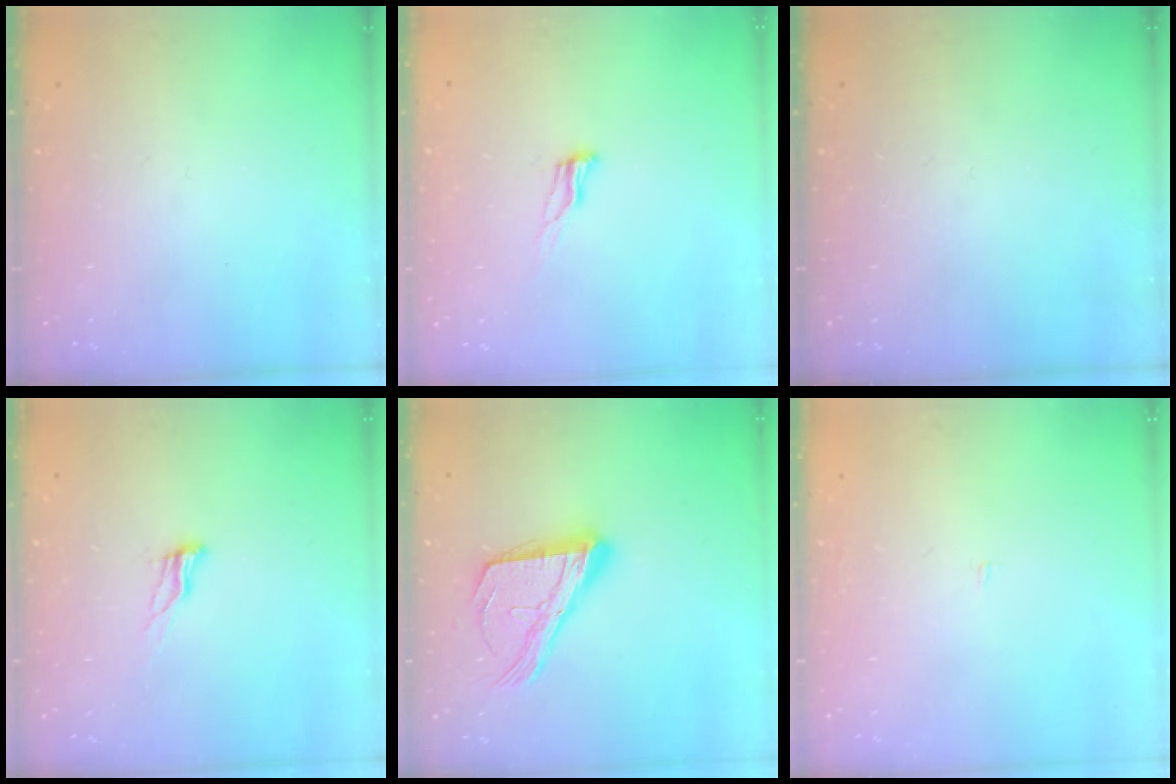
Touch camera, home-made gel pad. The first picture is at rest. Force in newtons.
{"total": 8.0, "press": 7.7, "slide": 2.0}
{"total": 0.0}
{"total": 7.9, "press": 7.6, "slide": 2.2}
{"total": 17.3, "press": 17.2, "slide": 1.0}
{"total": 1.2, "press": 1.2, "slide": 0.1}